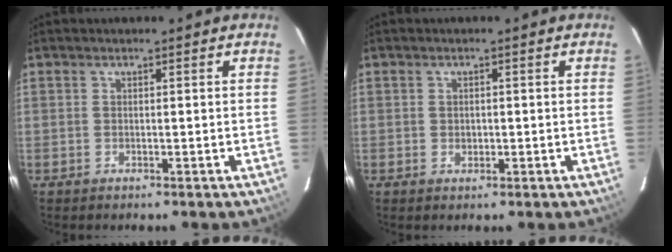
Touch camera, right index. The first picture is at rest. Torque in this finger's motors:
{"motor_torque": [-0.05, 0.02, -0.01, -0.01]}